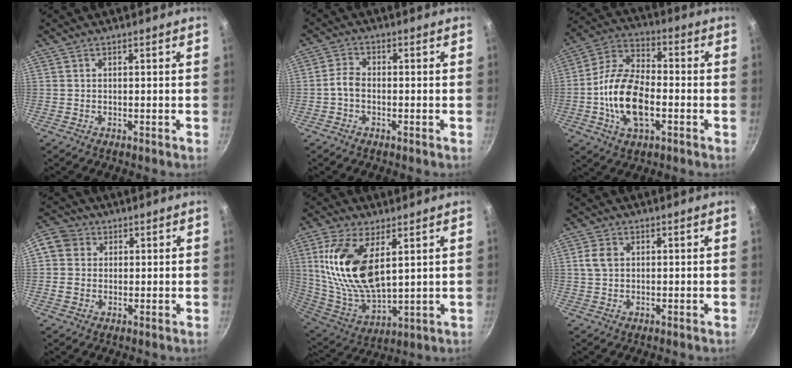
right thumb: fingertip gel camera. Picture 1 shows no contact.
{"total": 3.0, "force": [-0.9, 2.0, 2.1], "torque": [-0.043, 0.018, -0.027]}
{"total": 15.4, "force": [-3.3, 8.3, 12.6], "torque": [-0.226, 0.033, -0.076]}
{"total": 8.7, "force": [1.7, 7.8, 3.6], "torque": [-0.047, 0.014, 0.019]}
{"total": 18.3, "force": [5.4, 8.9, 15.0], "torque": [-0.294, -0.033, 0.114]}
{"total": 3.4, "force": [0.7, 2.6, 2.1], "torque": [-0.035, 0.004, 0.011]}